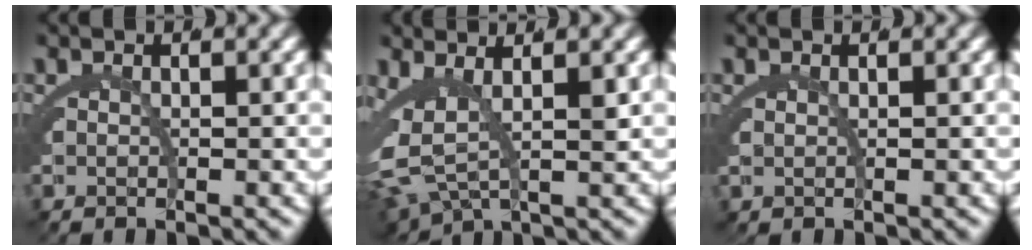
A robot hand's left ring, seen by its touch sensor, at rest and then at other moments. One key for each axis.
{"total": 7.0, "fx": 0.3, "fy": 5.1, "fz": 4.8, "tx": -0.126, "ty": -0.028, "tz": 0.016}
{"total": 0.0}